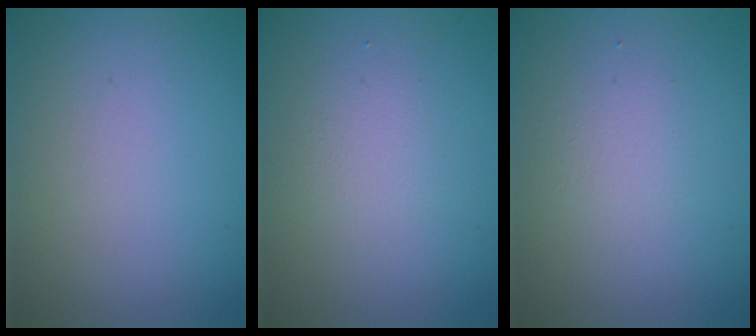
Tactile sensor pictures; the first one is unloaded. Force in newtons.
{"total": 1.6, "press": 1.6, "slide": 0.1}
{"total": 1.7, "press": 1.6, "slide": 0.1}